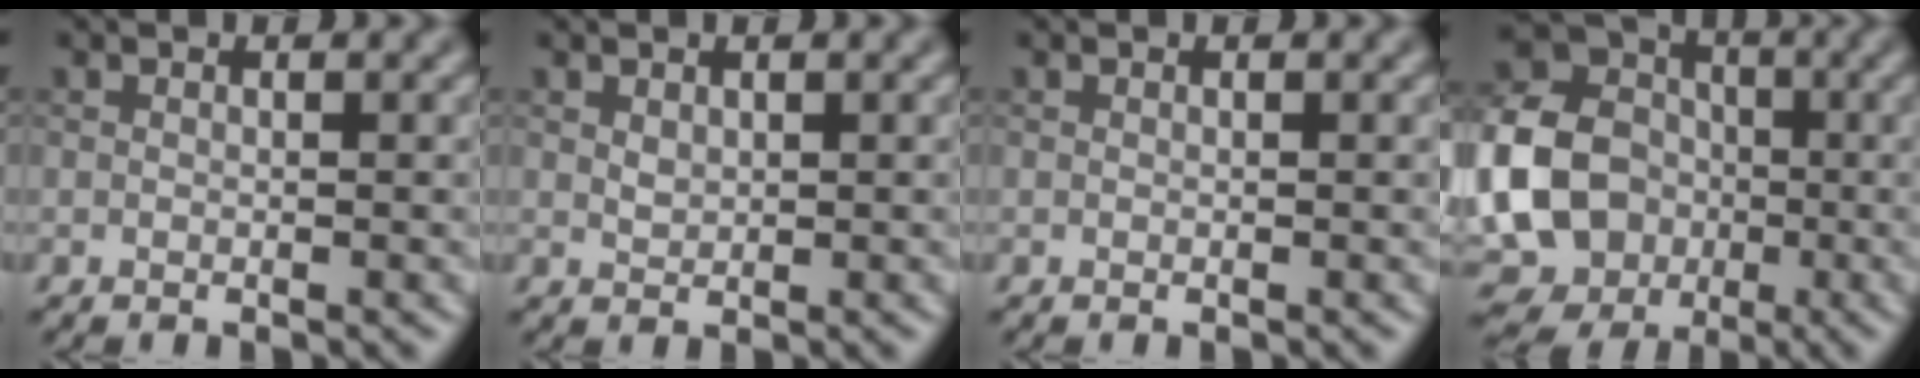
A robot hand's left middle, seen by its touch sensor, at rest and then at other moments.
{"total": 0.9, "force": [0.4, 0.7, 0.5], "torque": [-0.013, -0.001, 0.011]}
{"total": 0.0}
{"total": 14.6, "force": [-2.1, 12.5, 7.1], "torque": [-0.160, -0.022, -0.057]}